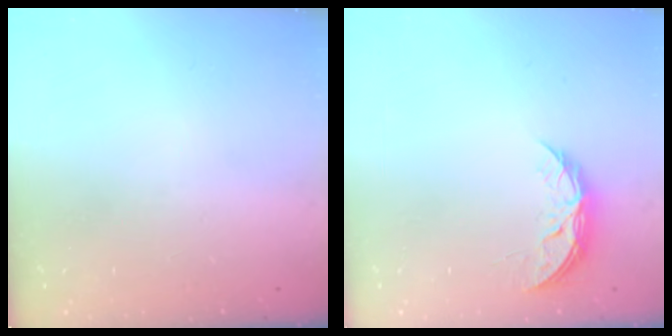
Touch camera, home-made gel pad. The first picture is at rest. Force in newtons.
{"total": 5.4, "press": 5.4, "slide": 0.5}